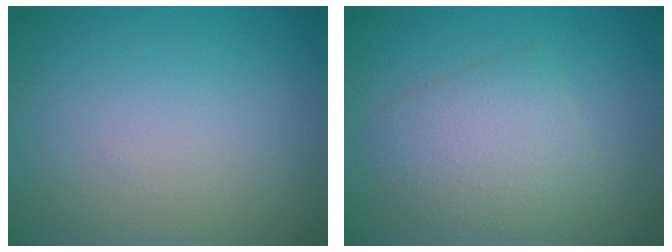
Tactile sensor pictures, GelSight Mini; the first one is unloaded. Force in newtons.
{"total": 3.9, "press": 3.9, "slide": 0.1}